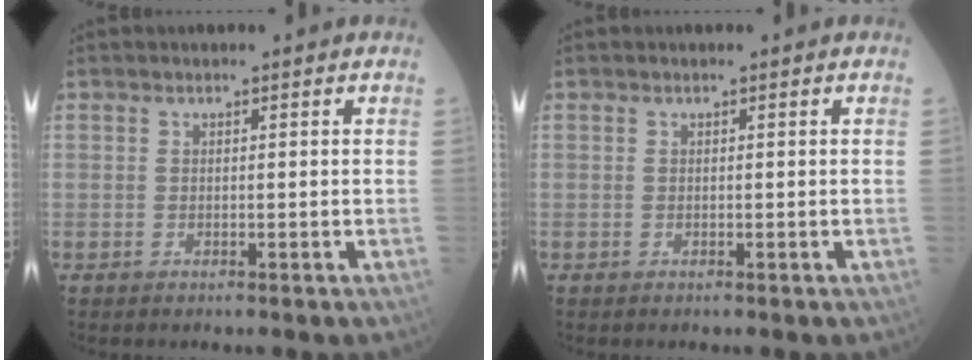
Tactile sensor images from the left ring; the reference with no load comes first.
{"total": 0.0}